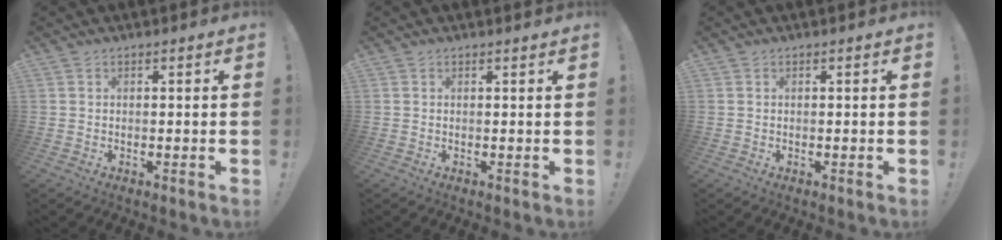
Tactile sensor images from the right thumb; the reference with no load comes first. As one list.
[{"total": 0.6, "force": [0.6, 0.0, 0.1], "torque": [0.012, -0.005, 0.007]}, {"total": 0.0}]